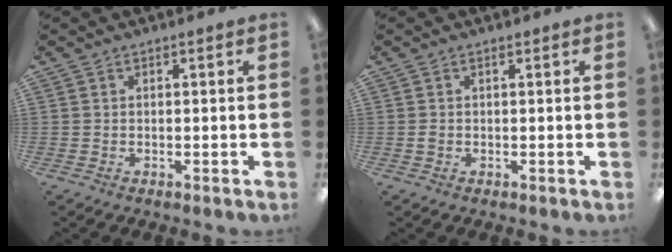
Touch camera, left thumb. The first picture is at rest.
{"total": 1.0, "force": [0.0, 0.6, 0.7], "torque": [-0.015, 0.004, -0.001]}